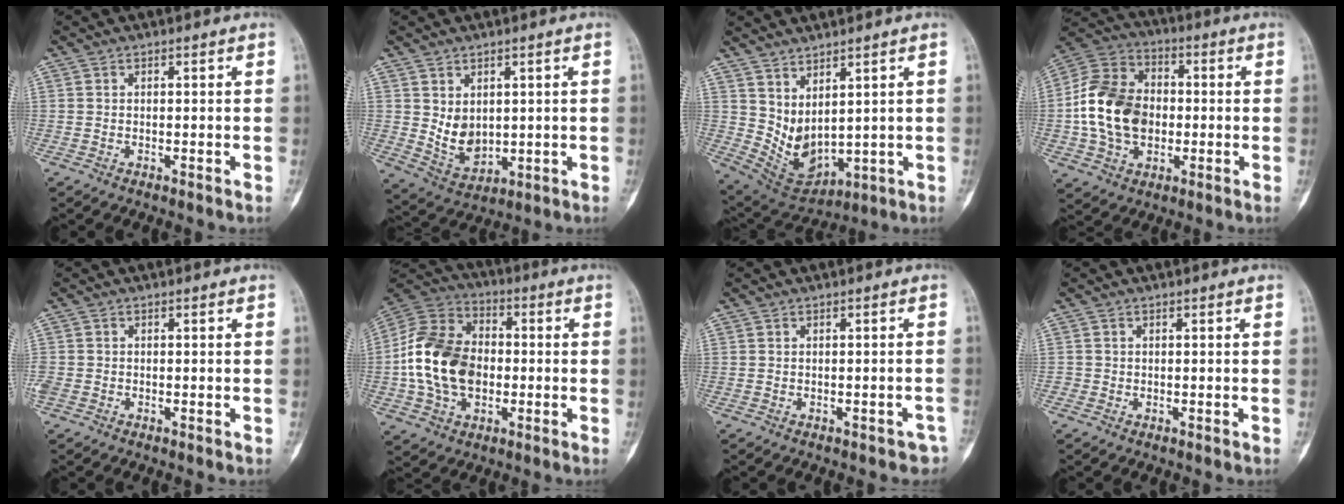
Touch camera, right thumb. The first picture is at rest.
{"total": 6.6, "force": [1.2, 4.8, 4.3], "torque": [-0.055, -0.021, 0.046]}
{"total": 9.1, "force": [3.8, 4.6, 6.9], "torque": [-0.106, -0.032, 0.098]}
{"total": 17.0, "force": [-1.2, 12.5, 11.4], "torque": [-0.193, 0.026, -0.024]}
{"total": 2.4, "force": [-0.6, 1.8, 1.3], "torque": [-0.042, 0.002, -0.011]}
{"total": 18.3, "force": [-1.7, 12.8, 12.9], "torque": [-0.226, 0.026, -0.033]}
{"total": 2.5, "force": [-1.8, 1.5, 1.0], "torque": [-0.004, 0.019, -0.018]}
{"total": 0.6, "force": [-0.1, 0.6, 0.0], "torque": [0.004, 0.004, -0.002]}